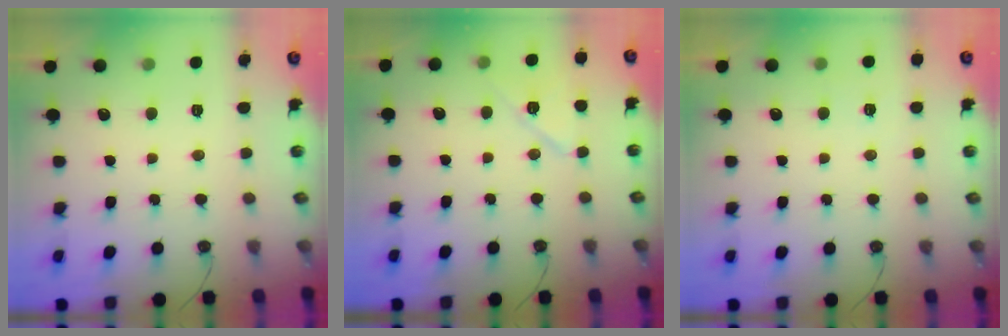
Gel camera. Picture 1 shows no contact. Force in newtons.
{"total": 9.5, "press": 9.3, "slide": 1.9}
{"total": 3.6, "press": 2.8, "slide": 2.4}